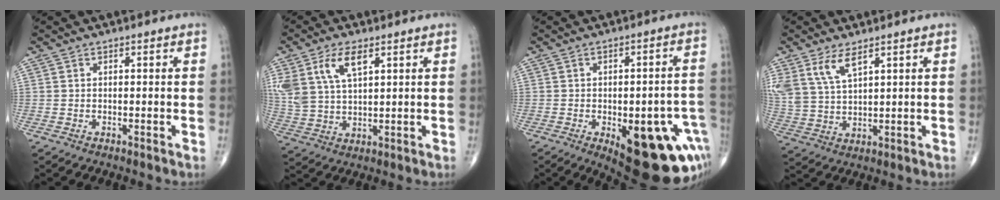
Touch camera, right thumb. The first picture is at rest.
{"total": 10.0, "force": [4.8, 4.8, 7.4], "torque": [-0.158, -0.008, 0.102]}
{"total": 21.9, "force": [-8.2, 9.2, 18.1], "torque": [-0.158, 0.017, -0.084]}
{"total": 7.2, "force": [4.4, 2.8, 4.9], "torque": [-0.104, -0.017, 0.099]}